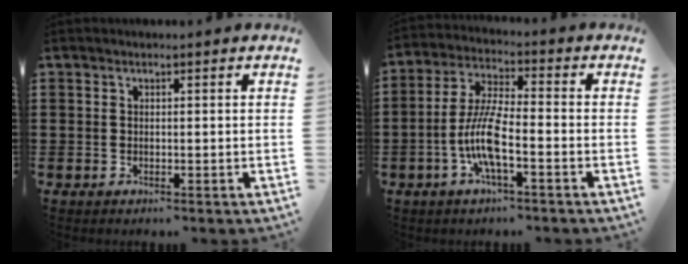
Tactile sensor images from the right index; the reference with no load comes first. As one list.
[{"total": 8.1, "force": [-3.0, 1.7, 7.3], "torque": [-0.169, -0.013, -0.063]}]